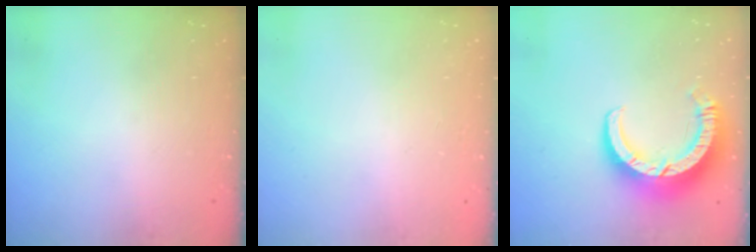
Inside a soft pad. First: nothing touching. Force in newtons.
{"total": 2.6, "press": 2.6, "slide": 0.2}
{"total": 11.4, "press": 11.3, "slide": 1.1}